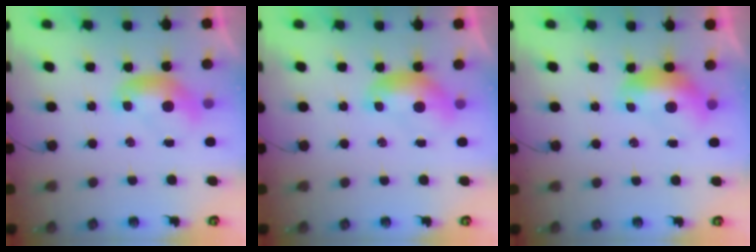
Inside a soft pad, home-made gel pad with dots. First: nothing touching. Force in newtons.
{"total": 0.0}
{"total": 1.6, "press": 1.4, "slide": 0.7}